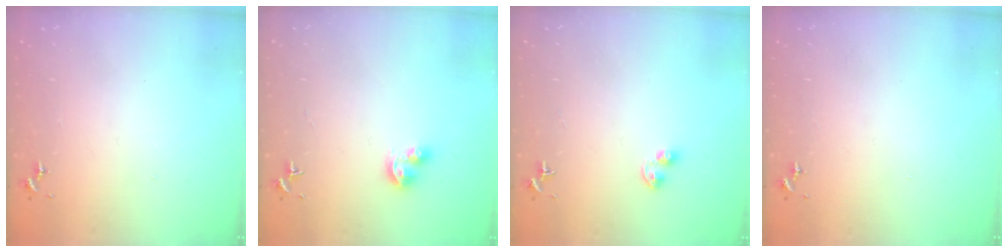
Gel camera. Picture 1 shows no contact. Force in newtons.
{"total": 6.6, "press": 6.6, "slide": 0.7}
{"total": 3.2, "press": 3.1, "slide": 0.8}
{"total": 0.0}